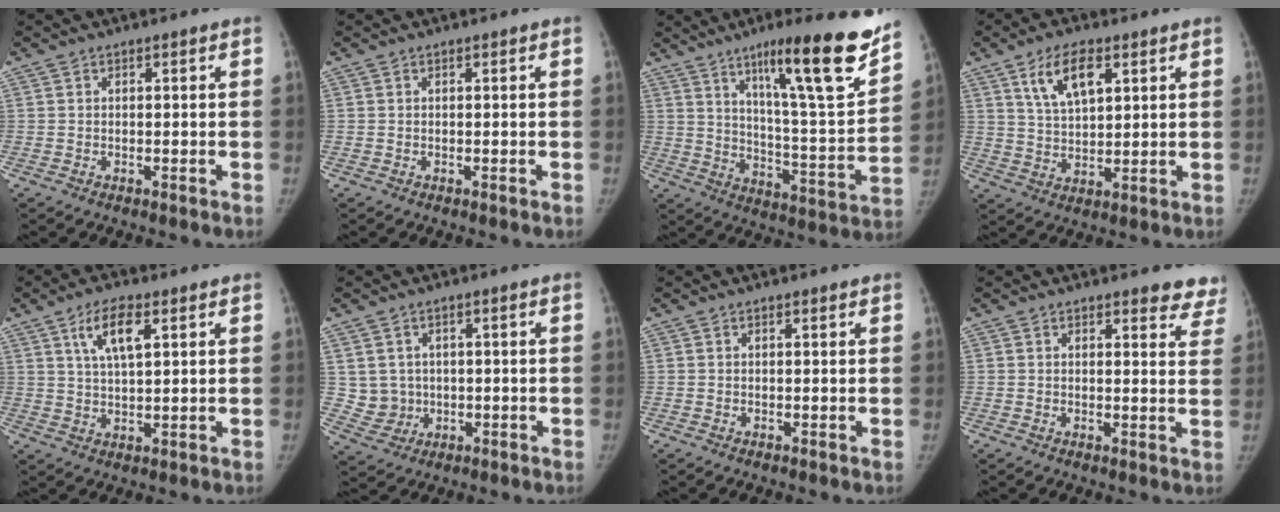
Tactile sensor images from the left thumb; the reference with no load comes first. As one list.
[{"total": 0.0}, {"total": 22.7, "force": [14.4, 2.7, 17.3], "torque": [-0.230, -0.070, 0.226]}, {"total": 9.2, "force": [4.5, 4.3, 6.8], "torque": [-0.109, -0.018, 0.088]}, {"total": 7.4, "force": [3.4, 2.7, 6.0], "torque": [-0.105, -0.010, 0.065]}, {"total": 5.1, "force": [0.6, 4.9, 1.1], "torque": [0.004, -0.001, 0.021]}, {"total": 0.6, "force": [0.4, 0.1, 0.3], "torque": [-0.007, -0.003, 0.007]}, {"total": 7.0, "force": [6.3, 2.4, 2.1], "torque": [0.020, -0.031, 0.048]}]